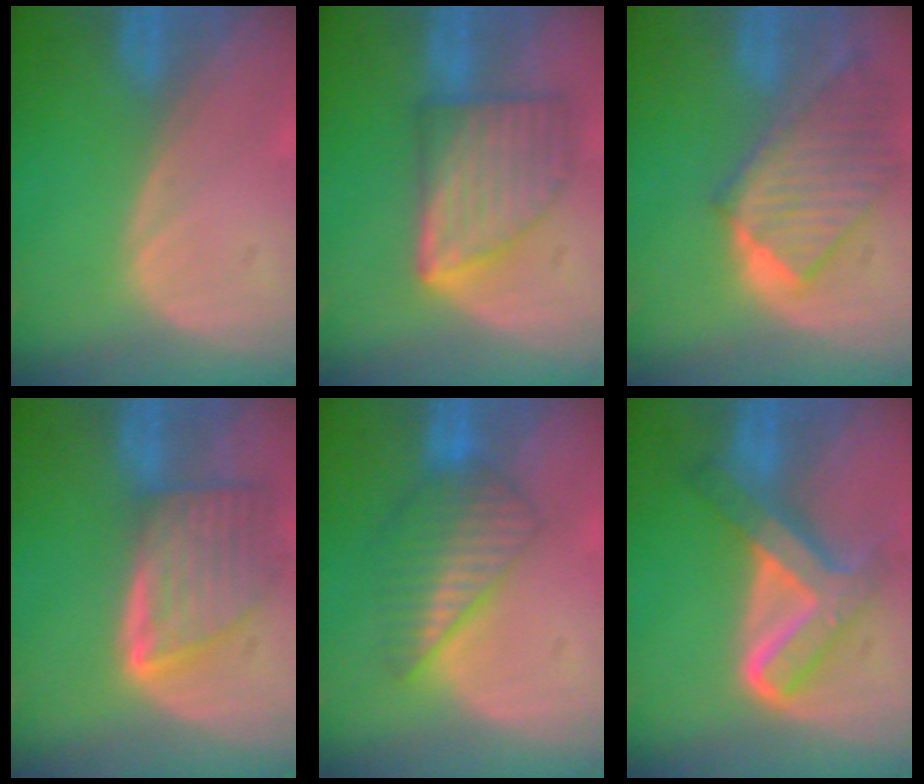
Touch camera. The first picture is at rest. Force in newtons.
{"total": 8.1, "press": 8.1, "slide": 0.3}
{"total": 9.5, "press": 8.3, "slide": 4.7}
{"total": 8.1, "press": 7.3, "slide": 3.4}
{"total": 6.3, "press": 6.2, "slide": 0.6}
{"total": 8.1, "press": 8.1, "slide": 0.8}